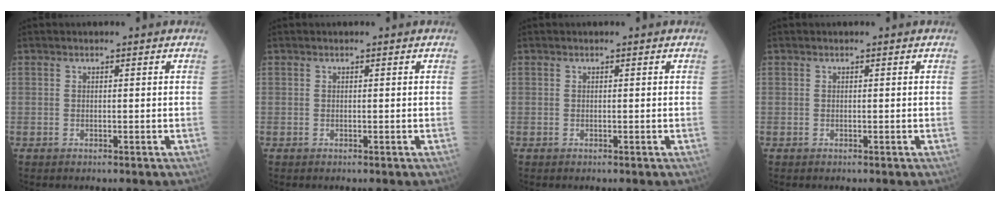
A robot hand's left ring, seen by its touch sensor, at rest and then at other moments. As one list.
[{"total": 0.0}, {"total": 0.0}, {"total": 0.0}]